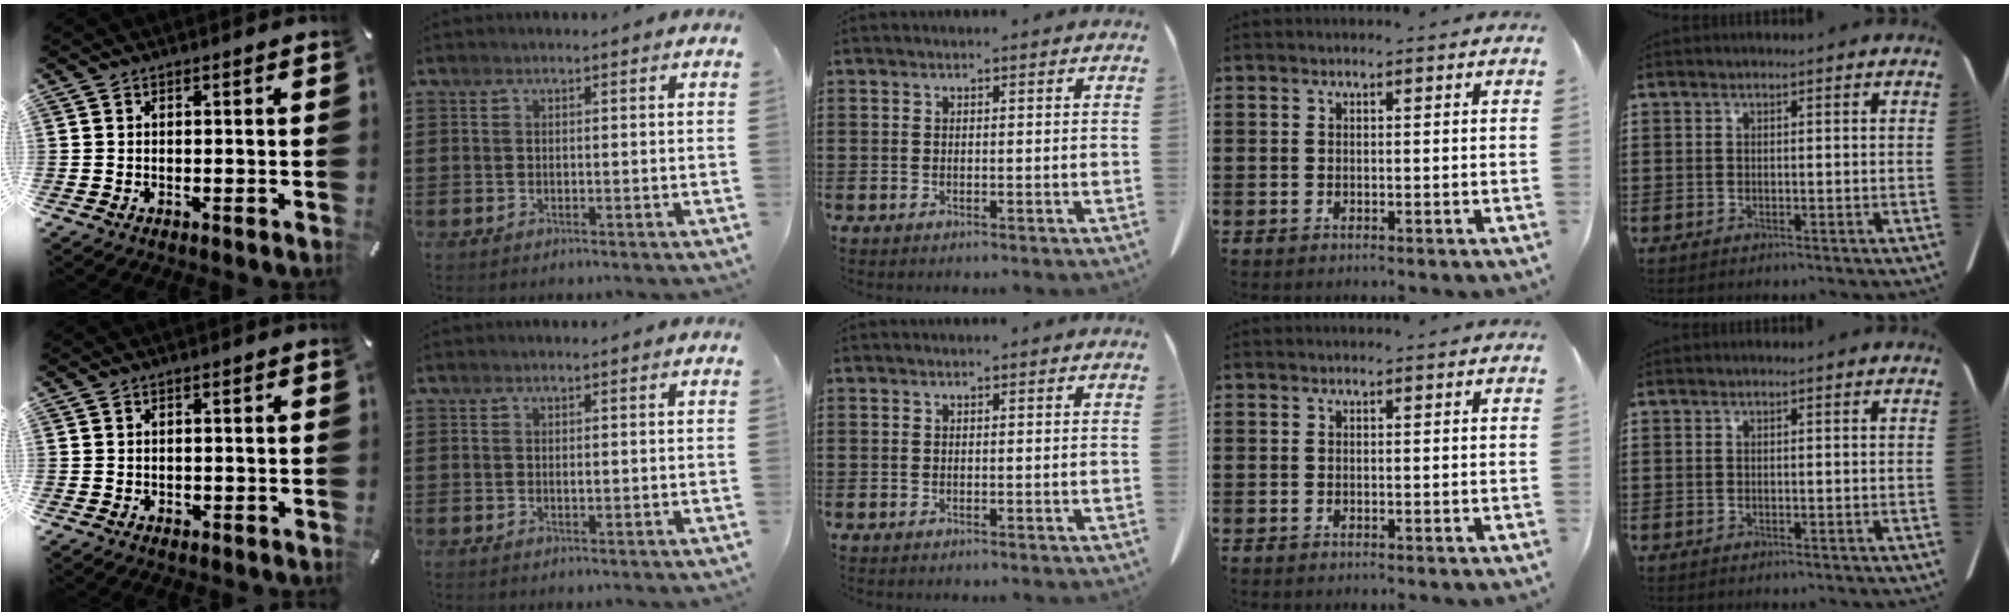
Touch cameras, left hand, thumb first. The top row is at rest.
{"thumb": {"total": 0.7, "force": [-0.1, 0.6, 0.2], "torque": [-0.004, 0.004, -0.004]}, "index": {"total": 0.6, "force": [0.1, 0.2, 0.5], "torque": [-0.012, -0.002, 0.003]}}